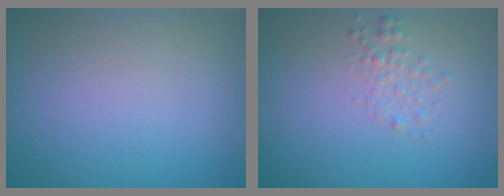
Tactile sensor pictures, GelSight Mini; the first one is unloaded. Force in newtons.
{"total": 1.4, "press": 1.4, "slide": 0.1}